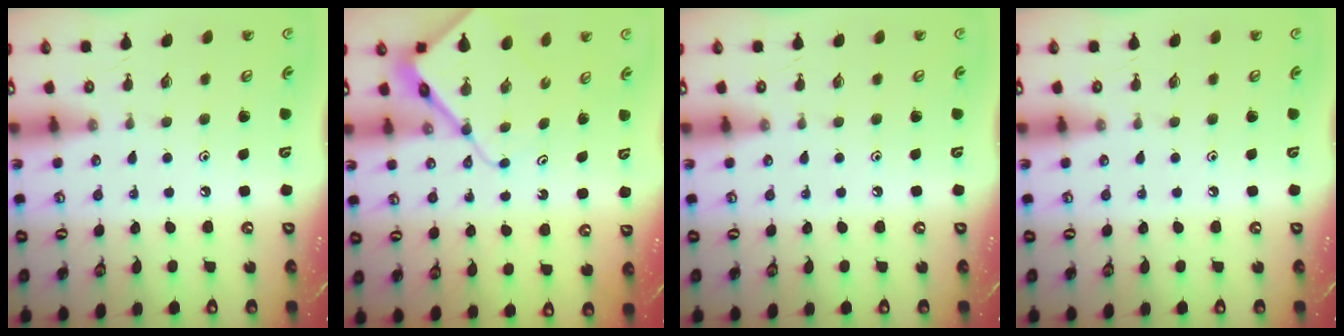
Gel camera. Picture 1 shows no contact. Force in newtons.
{"total": 9.1, "press": 9.1, "slide": 0.7}
{"total": 0.0}
{"total": 0.0}